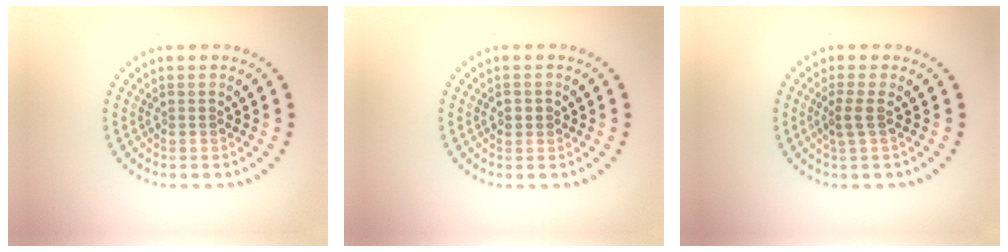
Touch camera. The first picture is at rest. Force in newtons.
{"total": 1.2, "press": 1.1, "slide": 0.3}
{"total": 1.6, "press": 1.3, "slide": 1.0}